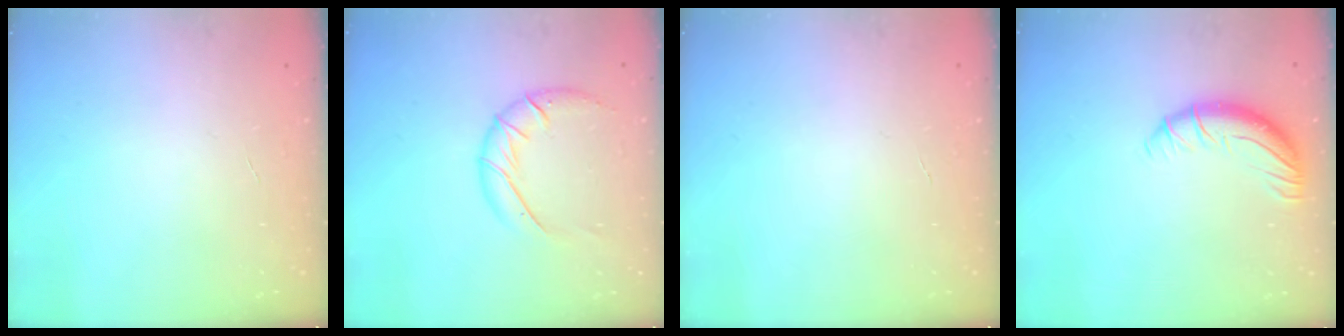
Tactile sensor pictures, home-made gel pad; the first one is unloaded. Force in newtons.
{"total": 12.6, "press": 12.5, "slide": 1.5}
{"total": 0.0}
{"total": 10.0, "press": 9.9, "slide": 1.6}